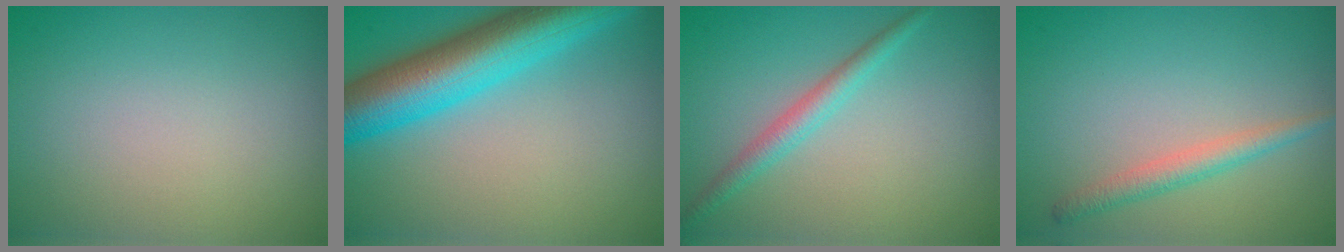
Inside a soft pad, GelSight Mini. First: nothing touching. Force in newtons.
{"total": 9.2, "press": 9.2, "slide": 0.2}
{"total": 2.1, "press": 2.1, "slide": 0.1}
{"total": 2.0, "press": 2.0, "slide": 0.0}